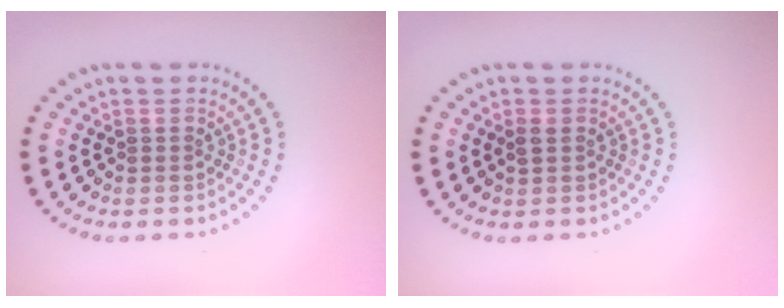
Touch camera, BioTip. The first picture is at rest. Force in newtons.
{"total": 0.8, "press": 0.8, "slide": 0.2}